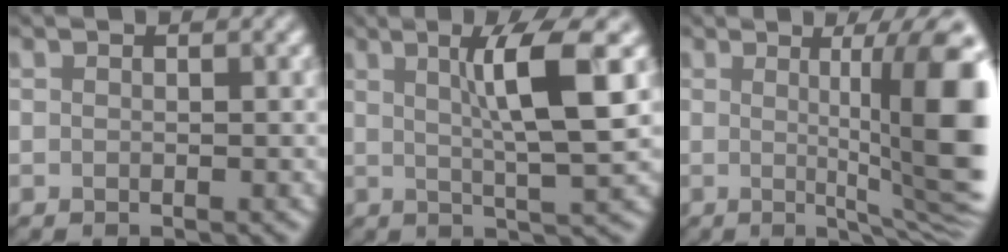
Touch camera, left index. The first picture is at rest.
{"total": 6.2, "force": [1.3, 0.8, 6.0], "torque": [-0.088, 0.002, 0.026]}
{"total": 11.7, "force": [0.2, 2.6, 11.4], "torque": [-0.114, -0.003, 0.007]}